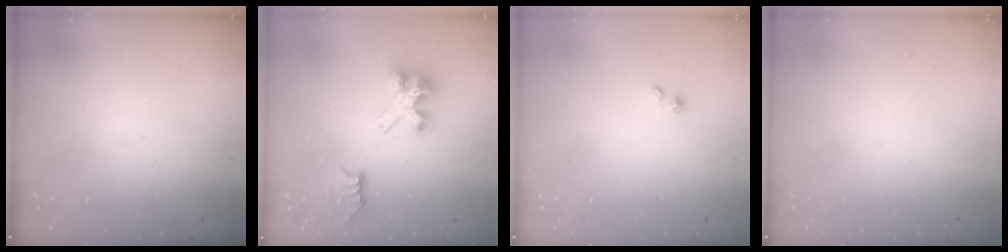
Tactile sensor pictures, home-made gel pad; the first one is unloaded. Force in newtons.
{"total": 7.3, "press": 7.3, "slide": 0.2}
{"total": 1.5, "press": 1.5, "slide": 0.0}
{"total": 0.0}